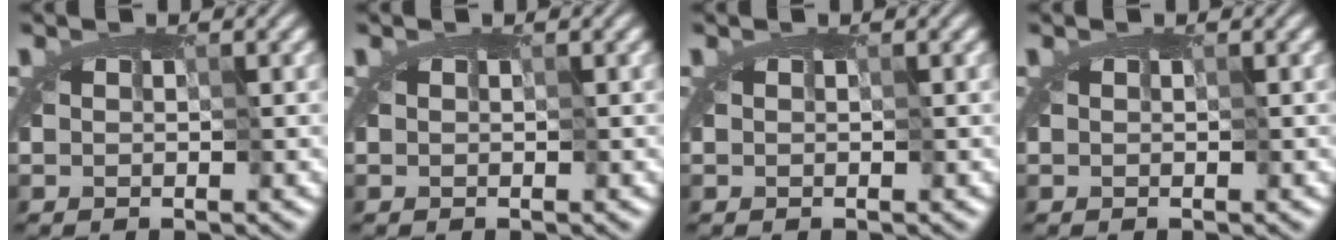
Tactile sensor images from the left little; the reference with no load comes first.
{"total": 0.0}
{"total": 0.0}
{"total": 0.0}